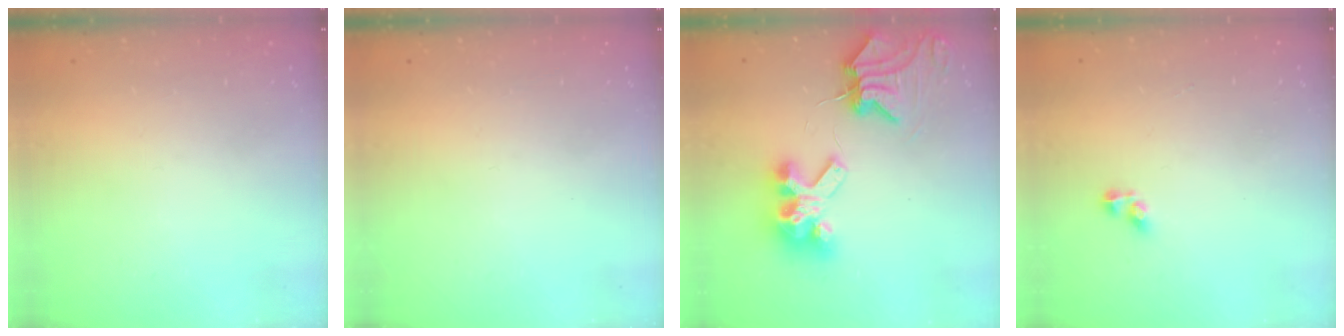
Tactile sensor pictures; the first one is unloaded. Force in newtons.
{"total": 0.0}
{"total": 9.8, "press": 9.7, "slide": 1.2}
{"total": 2.5, "press": 2.5, "slide": 0.1}